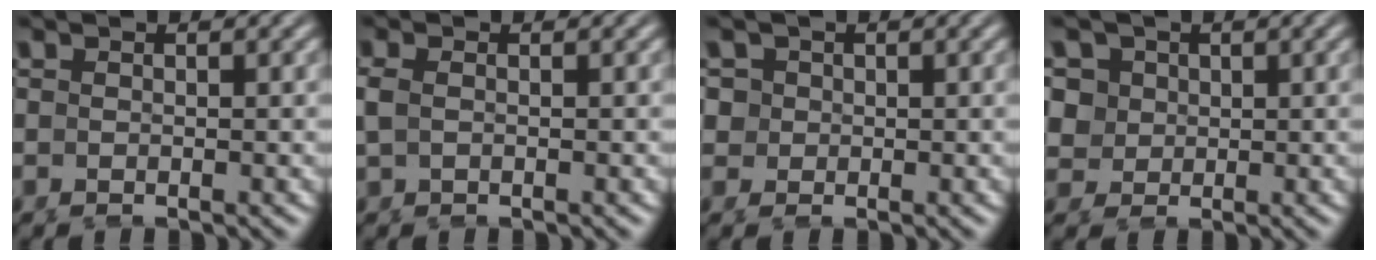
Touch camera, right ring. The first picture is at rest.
{"total": 1.0, "force": [-0.2, 0.5, 0.9], "torque": [-0.033, -0.004, 0.004]}
{"total": 4.7, "force": [0.5, 4.2, 1.9], "torque": [-0.059, -0.009, 0.010]}
{"total": 6.7, "force": [0.7, 5.9, 3.0], "torque": [-0.079, -0.017, 0.018]}